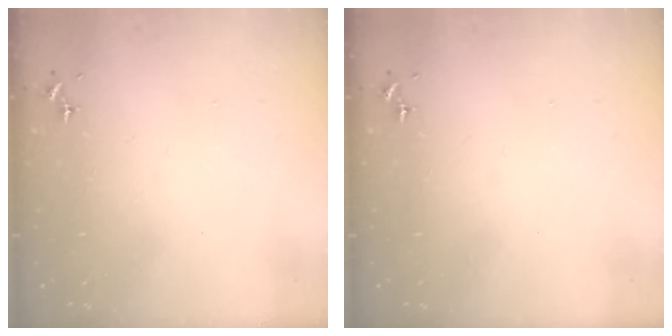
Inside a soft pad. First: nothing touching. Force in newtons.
{"total": 0.0}